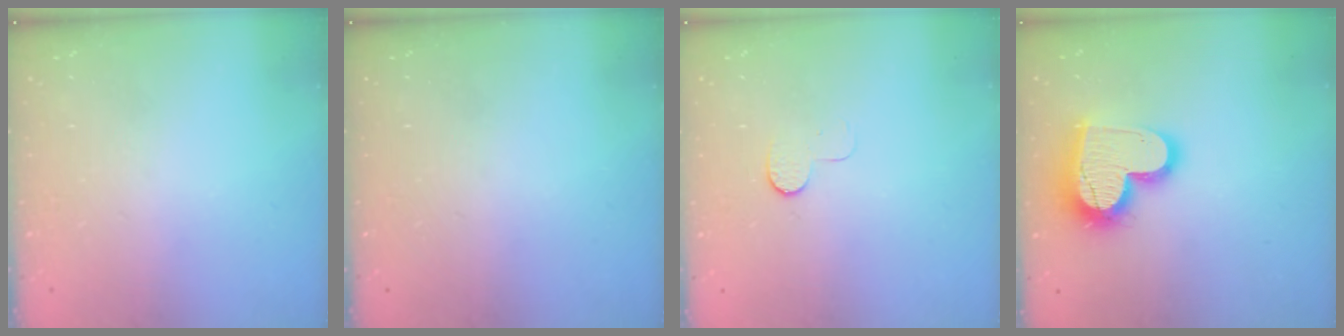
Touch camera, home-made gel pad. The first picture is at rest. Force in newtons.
{"total": 0.0}
{"total": 5.7, "press": 5.6, "slide": 0.6}
{"total": 17.4, "press": 17.3, "slide": 1.3}